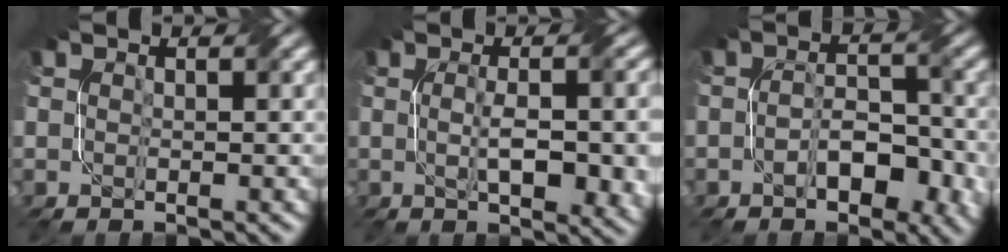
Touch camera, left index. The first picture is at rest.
{"total": 6.8, "force": [-0.7, 2.1, 6.5], "torque": [-0.102, -0.007, -0.004]}
{"total": 4.4, "force": [-1.9, 2.2, 3.3], "torque": [-0.051, 0.007, -0.031]}